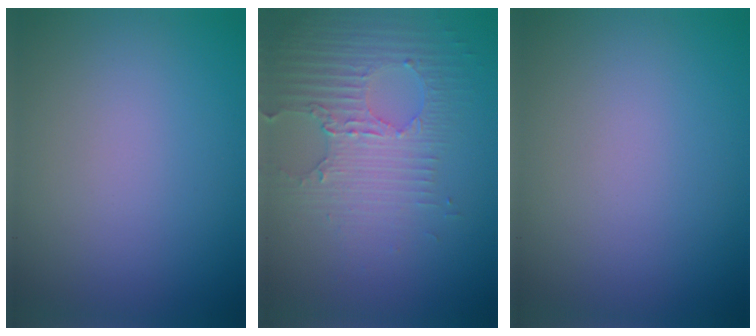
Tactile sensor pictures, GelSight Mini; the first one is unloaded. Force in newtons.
{"total": 3.5, "press": 3.3, "slide": 1.2}
{"total": 0.0}